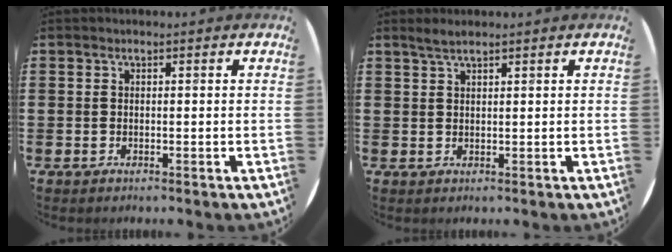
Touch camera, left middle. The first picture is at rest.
{"total": 1.7, "force": [1.5, 0.1, 0.9], "torque": [-0.018, 0.003, 0.027]}